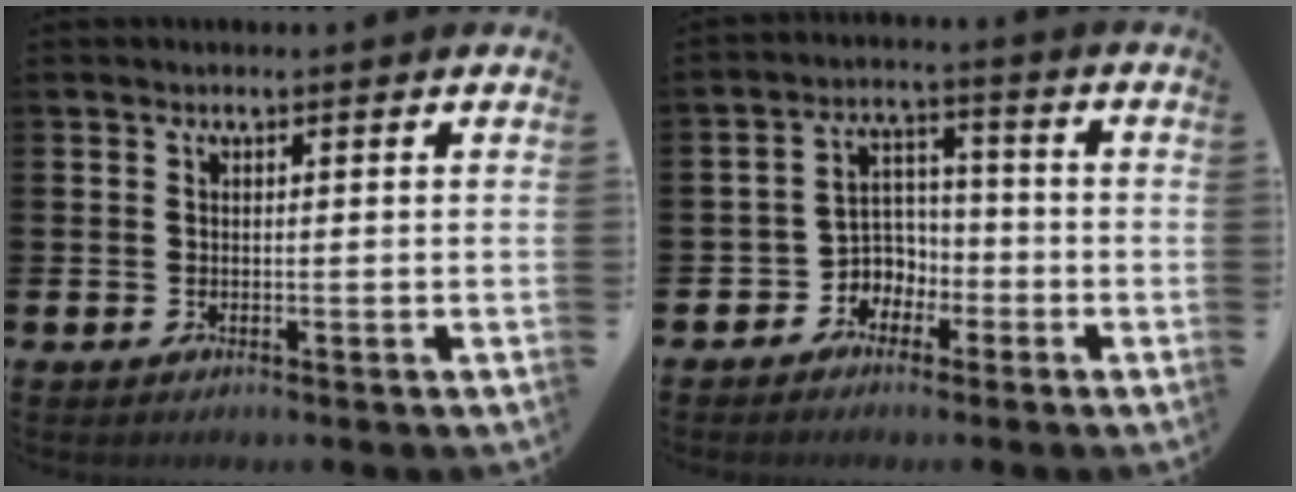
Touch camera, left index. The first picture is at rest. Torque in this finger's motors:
{"motor_torque": [0.21, 0.18, 0.02, 0.00]}